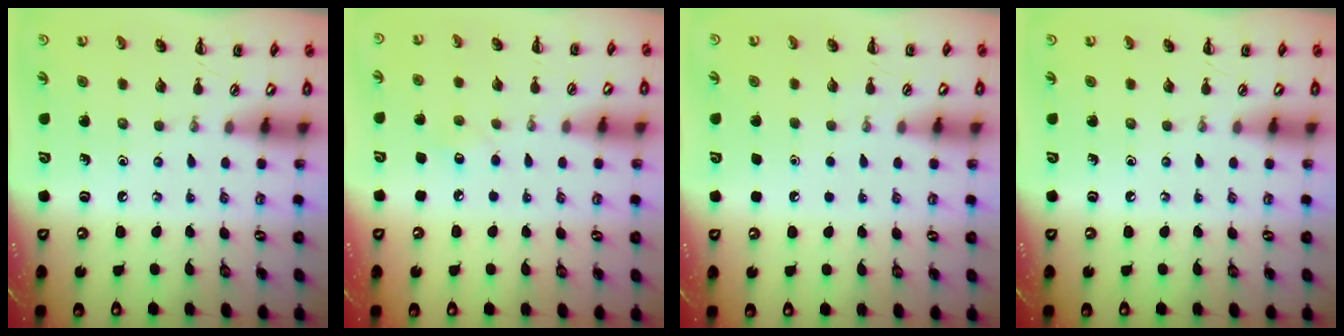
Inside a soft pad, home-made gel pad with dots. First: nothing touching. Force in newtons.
{"total": 5.5, "press": 5.4, "slide": 1.3}
{"total": 1.8, "press": 1.7, "slide": 0.1}
{"total": 0.0}